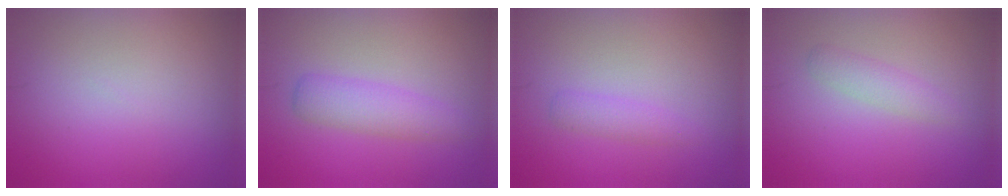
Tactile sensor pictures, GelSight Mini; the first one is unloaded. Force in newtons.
{"total": 2.9, "press": 2.9, "slide": 0.1}
{"total": 1.4, "press": 1.4, "slide": 0.1}
{"total": 1.1, "press": 1.1, "slide": 0.1}